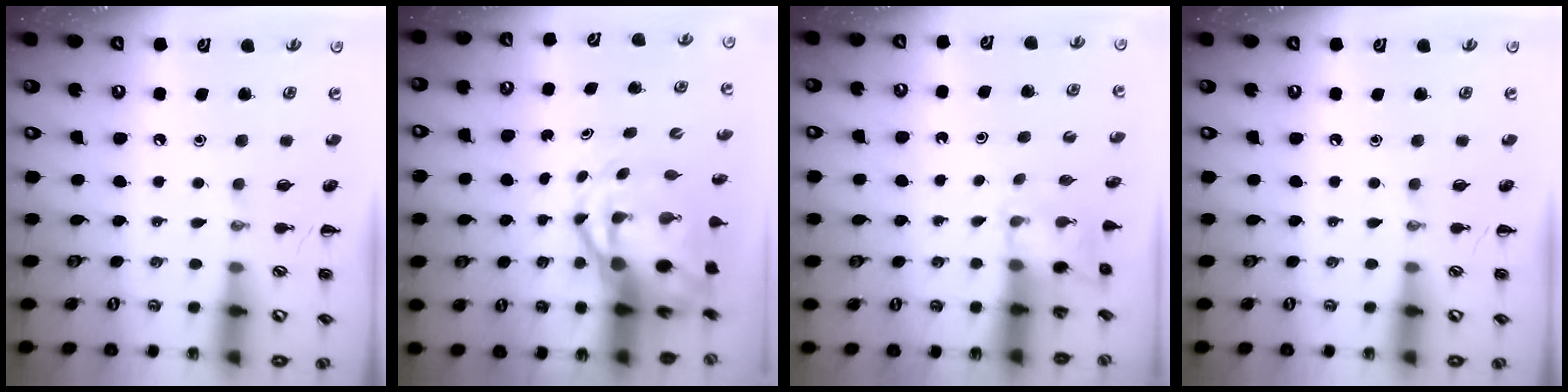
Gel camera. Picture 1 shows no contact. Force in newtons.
{"total": 8.3, "press": 8.0, "slide": 2.2}
{"total": 2.3, "press": 2.2, "slide": 0.7}
{"total": 0.0}